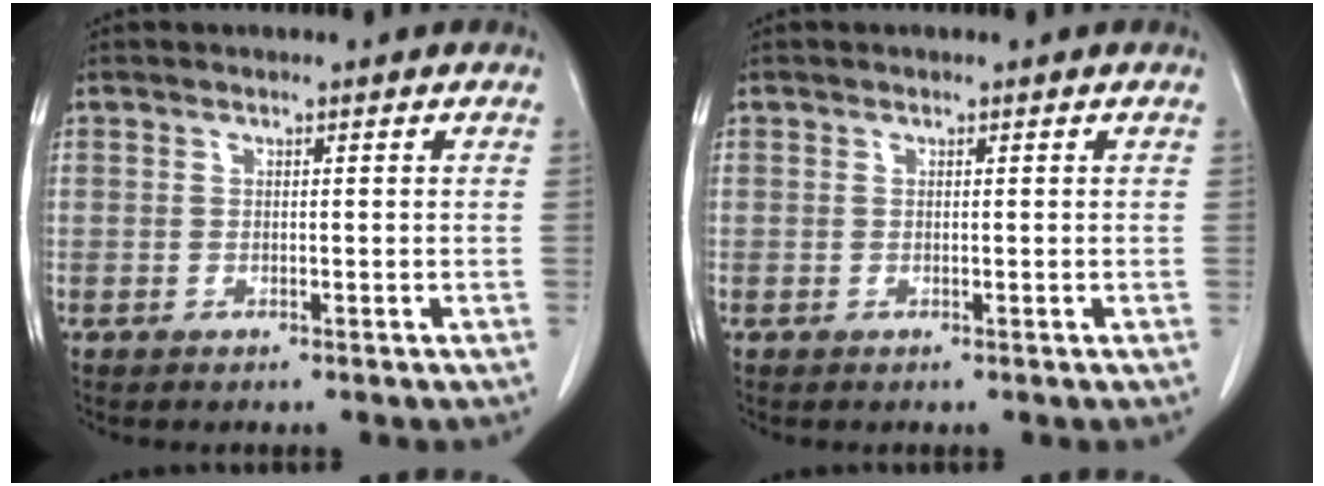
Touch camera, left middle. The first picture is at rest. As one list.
[{"total": 0.0}]